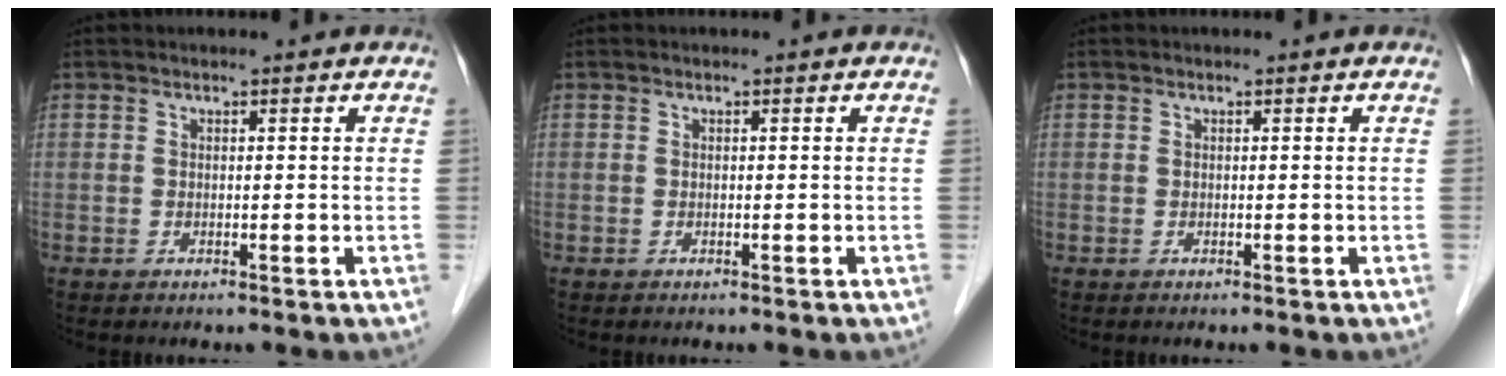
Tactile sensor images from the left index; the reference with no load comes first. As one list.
[{"total": 0.0}, {"total": 0.0}]